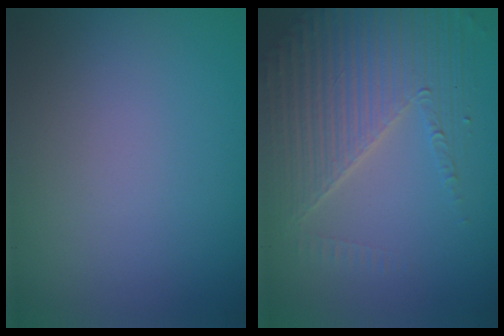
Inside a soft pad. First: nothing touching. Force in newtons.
{"total": 5.8, "press": 4.5, "slide": 3.7}